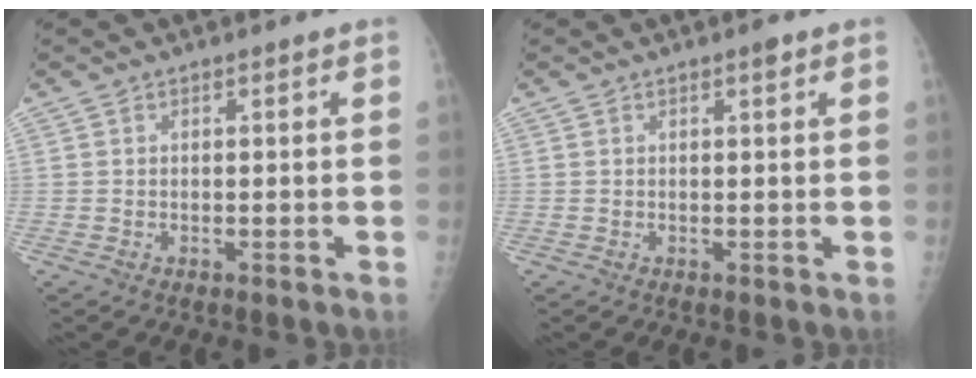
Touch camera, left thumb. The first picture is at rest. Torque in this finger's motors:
{"motor_torque": [0.62, 0.18, 0.43, 0.26, 0.00]}